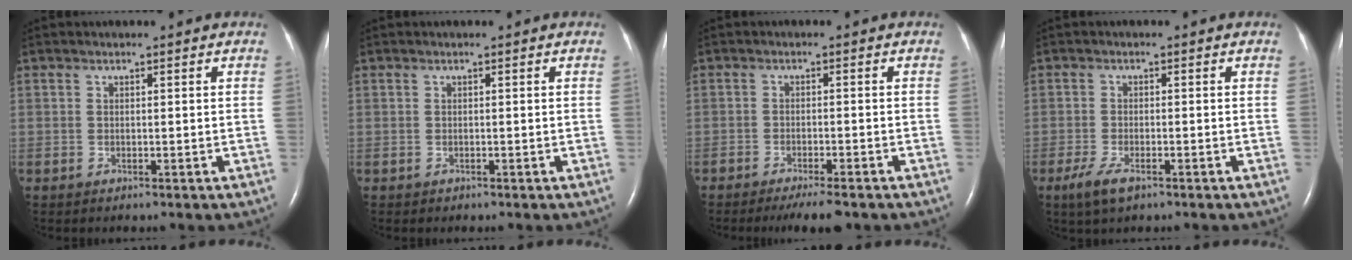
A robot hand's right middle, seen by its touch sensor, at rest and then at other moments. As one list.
[{"total": 0.0}, {"total": 5.6, "force": [-4.5, 1.0, 3.2], "torque": [-0.044, -0.008, -0.066]}, {"total": 3.8, "force": [-2.3, 1.1, 2.8], "torque": [-0.070, -0.007, -0.041]}]